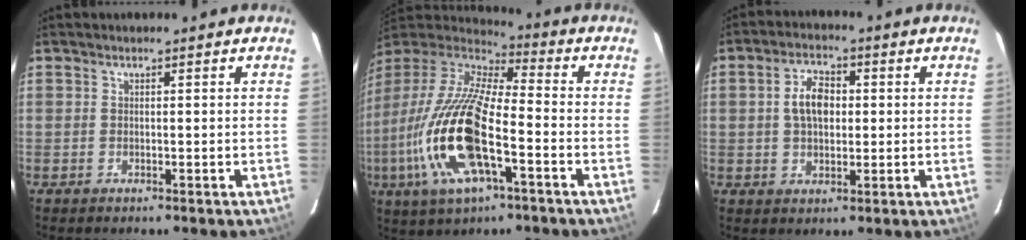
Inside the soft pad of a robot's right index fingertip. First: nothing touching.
{"total": 22.8, "force": [-7.7, 7.5, 20.1], "torque": [-0.412, -0.038, -0.155]}
{"total": 6.5, "force": [0.7, 4.1, 5.0], "torque": [-0.091, 0.015, 0.016]}